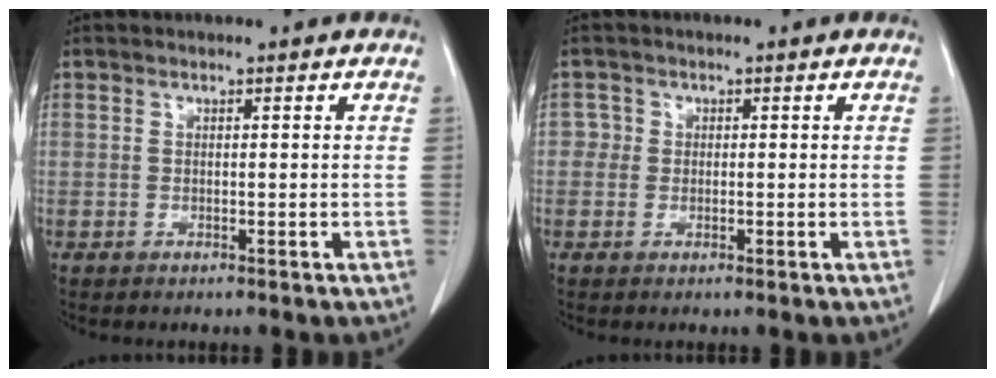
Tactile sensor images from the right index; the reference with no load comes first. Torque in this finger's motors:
{"motor_torque": [-0.06, 0.11, -0.05, 0.00]}